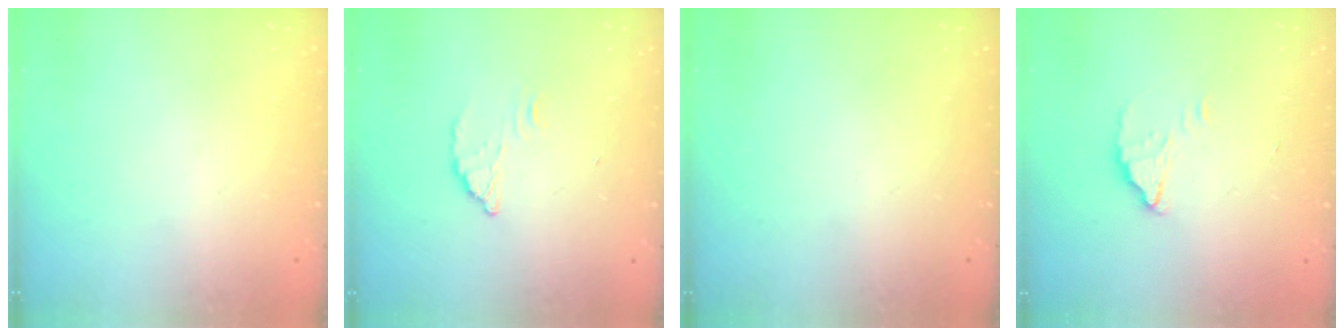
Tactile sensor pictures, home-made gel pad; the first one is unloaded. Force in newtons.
{"total": 2.8, "press": 2.8, "slide": 0.2}
{"total": 0.0}
{"total": 1.8, "press": 1.8, "slide": 0.1}